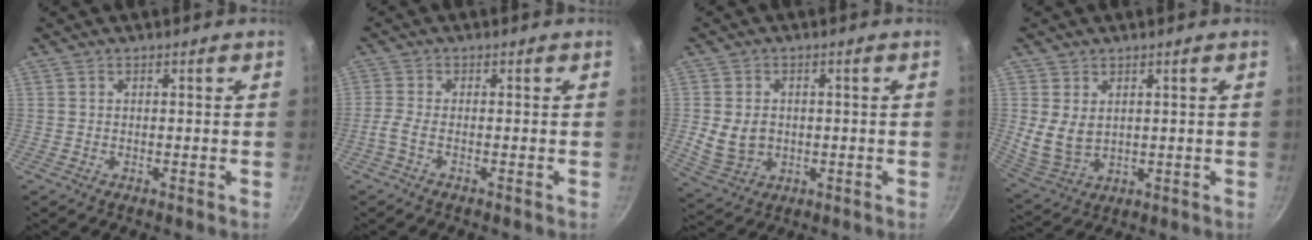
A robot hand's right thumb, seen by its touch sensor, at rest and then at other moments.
{"total": 2.3, "force": [-1.2, 0.5, 1.9], "torque": [-0.057, 0.005, -0.033]}
{"total": 7.4, "force": [-0.3, 5.9, 4.5], "torque": [-0.072, -0.002, 0.007]}
{"total": 7.2, "force": [1.5, 5.2, 4.7], "torque": [-0.081, -0.021, 0.045]}